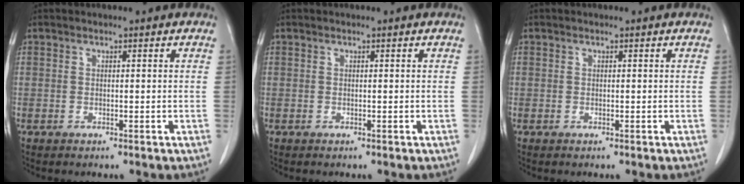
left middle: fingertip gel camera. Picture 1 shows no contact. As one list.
[{"total": 0.0}, {"total": 0.0}]